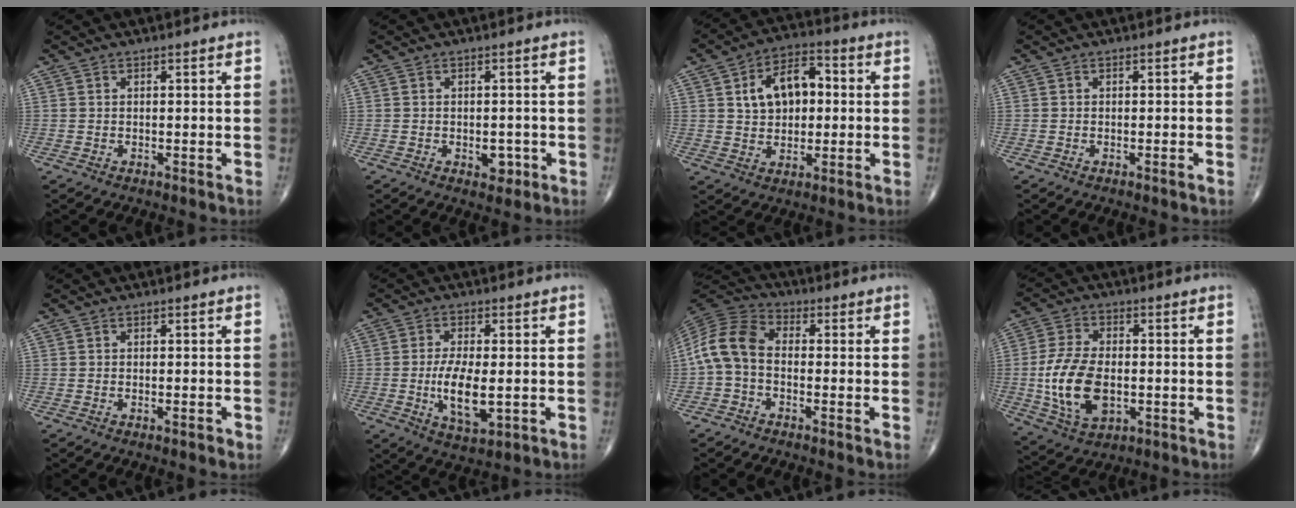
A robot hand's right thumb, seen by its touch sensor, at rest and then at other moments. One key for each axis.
{"total": 3.0, "fx": -0.9, "fy": 2.0, "fz": 2.1, "tx": -0.007, "ty": 0.005, "tz": -0.008}
{"total": 11.6, "fx": 1.9, "fy": 7.5, "fz": 8.6, "tx": -0.115, "ty": 0.015, "tz": 0.027}
{"total": 0.7, "fx": -0.4, "fy": 0.1, "fz": 0.5, "tx": -0.011, "ty": -0.001, "tz": -0.007}
{"total": 1.0, "fx": -0.5, "fy": 0.3, "fz": 0.8, "tx": -0.014, "ty": -0.002, "tz": -0.007}
{"total": 8.9, "fx": -1.2, "fy": 3.6, "fz": 8.1, "tx": -0.145, "ty": -0.011, "tz": -0.018}
{"total": 9.2, "fx": -1.2, "fy": 6.1, "fz": 6.8, "tx": -0.134, "ty": 0.027, "tz": -0.041}
{"total": 13.6, "fx": -1.8, "fy": 7.9, "fz": 10.9, "tx": -0.207, "ty": 0.002, "tz": -0.027}